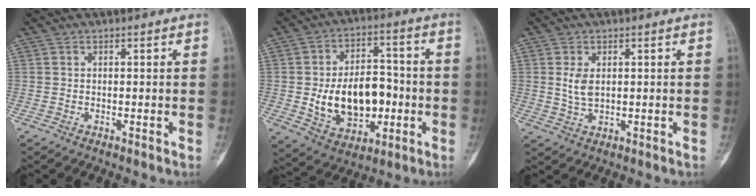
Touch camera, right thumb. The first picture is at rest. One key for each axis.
{"total": 15.9, "fx": -2.0, "fy": 10.5, "fz": 11.7, "tx": -0.152, "ty": 0.022, "tz": -0.018}
{"total": 3.7, "fx": 0.8, "fy": 2.2, "fz": 2.9, "tx": -0.057, "ty": -0.005, "tz": 0.020}